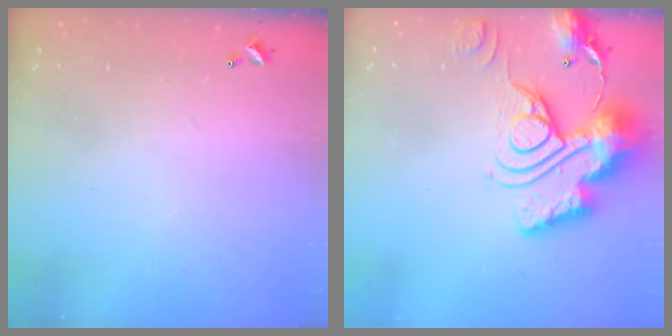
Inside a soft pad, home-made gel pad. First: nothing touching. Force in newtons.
{"total": 21.4, "press": 21.3, "slide": 2.0}